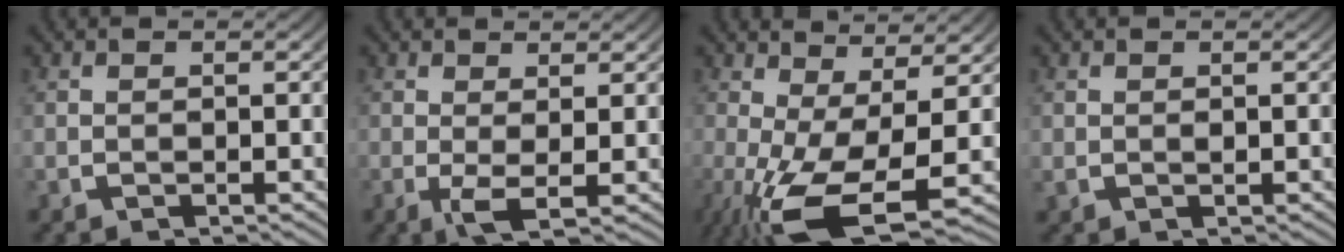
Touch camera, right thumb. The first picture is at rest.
{"total": 2.8, "force": [0.2, 1.0, 2.6], "torque": [-0.052, -0.015, 0.005]}
{"total": 10.1, "force": [-2.2, 4.8, 8.6], "torque": [-0.183, -0.050, -0.009]}
{"total": 0.6, "force": [0.4, 0.2, 0.3], "torque": [-0.008, 0.001, 0.009]}